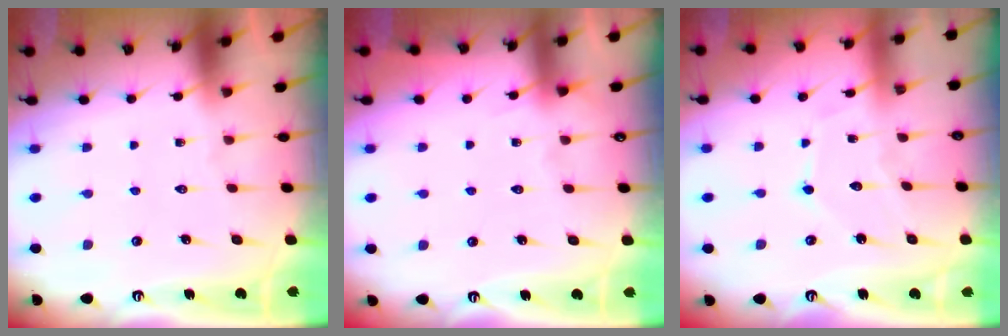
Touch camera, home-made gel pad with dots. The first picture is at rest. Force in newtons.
{"total": 3.8, "press": 3.7, "slide": 0.6}
{"total": 6.9, "press": 6.9, "slide": 0.3}